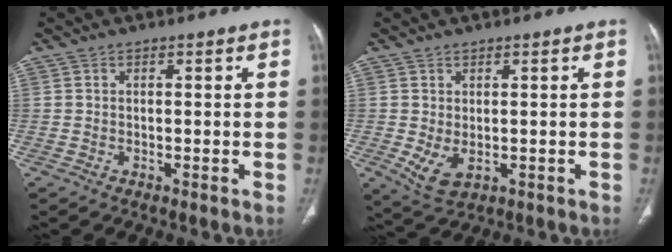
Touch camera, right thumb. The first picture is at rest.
{"total": 4.4, "force": [-0.4, 2.7, 3.5], "torque": [-0.065, -0.006, 0.011]}